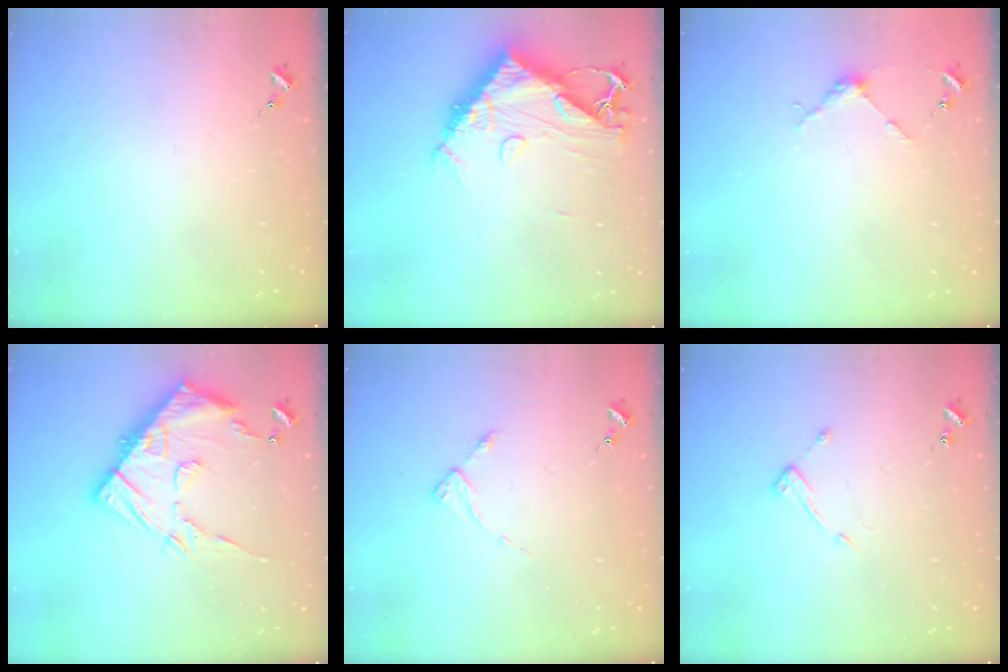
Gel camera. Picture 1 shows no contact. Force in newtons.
{"total": 13.4, "press": 13.3, "slide": 1.5}
{"total": 3.7, "press": 3.7, "slide": 0.3}
{"total": 17.0, "press": 16.9, "slide": 1.5}
{"total": 2.9, "press": 2.8, "slide": 0.4}
{"total": 7.1, "press": 7.1, "slide": 0.5}